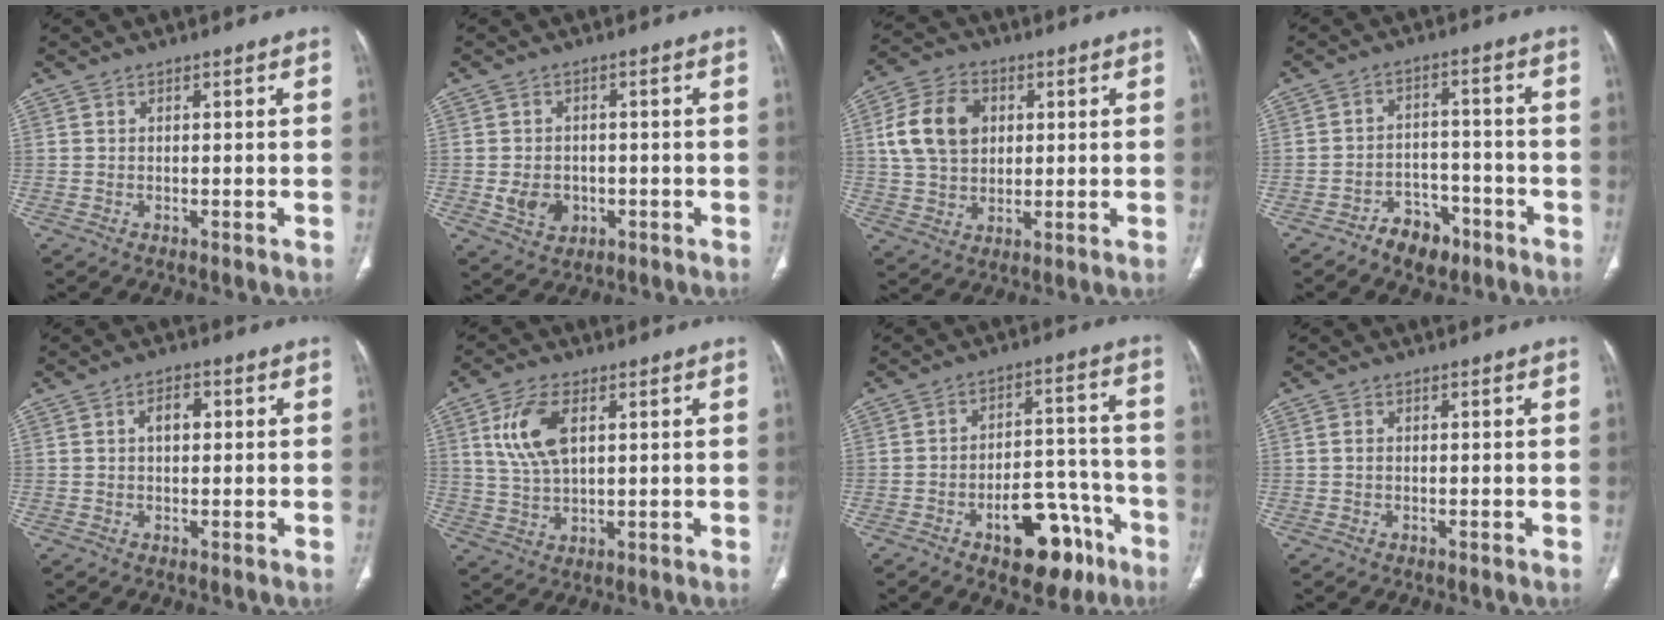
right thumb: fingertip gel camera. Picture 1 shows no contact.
{"total": 5.4, "force": [-1.2, 4.4, 3.0], "torque": [-0.038, 0.005, -0.009]}
{"total": 12.7, "force": [2.9, 9.3, 8.1], "torque": [-0.135, 0.006, 0.051]}
{"total": 7.1, "force": [-4.7, 4.5, 2.8], "torque": [-0.018, 0.040, -0.073]}
{"total": 3.5, "force": [0.7, 2.1, 2.7], "torque": [-0.039, 0.010, 0.010]}
{"total": 9.7, "force": [3.2, 5.0, 7.6], "torque": [-0.155, -0.004, 0.065]}
{"total": 15.0, "force": [-8.0, 7.7, 10.0], "torque": [-0.099, 0.065, -0.106]}
{"total": 1.1, "force": [0.1, 0.8, 0.7], "torque": [-0.014, 0.002, 0.001]}